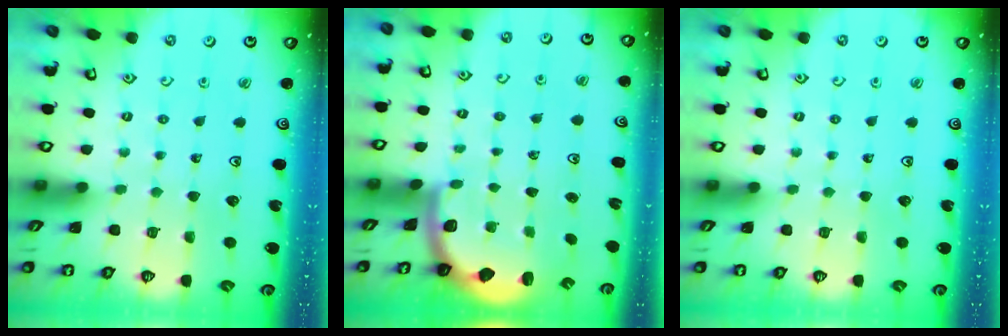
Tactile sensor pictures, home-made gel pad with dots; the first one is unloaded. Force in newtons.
{"total": 2.0, "press": 2.0, "slide": 0.5}
{"total": 0.0}